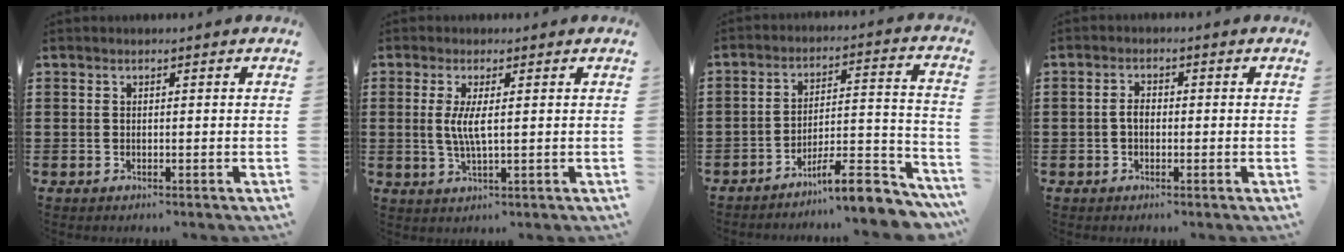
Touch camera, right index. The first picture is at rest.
{"total": 3.8, "force": [0.4, 0.5, 3.8], "torque": [-0.080, -0.007, 0.003]}
{"total": 10.1, "force": [-8.2, 1.8, 5.6], "torque": [-0.075, 0.021, -0.152]}
{"total": 2.0, "force": [-0.3, 1.1, 1.6], "torque": [-0.039, 0.001, -0.009]}